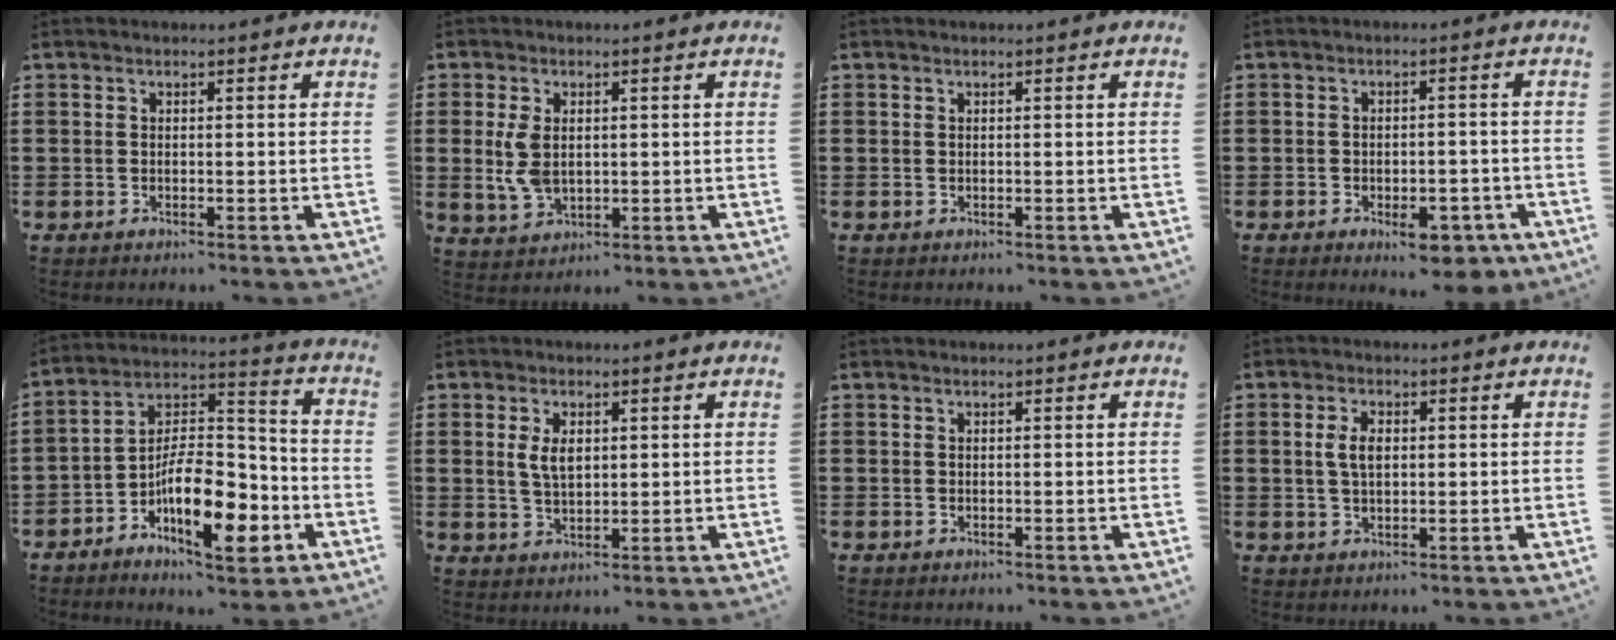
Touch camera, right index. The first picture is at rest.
{"total": 5.5, "force": [0.5, 3.4, 4.4], "torque": [-0.110, 0.002, 0.004]}
{"total": 0.0}
{"total": 5.7, "force": [-3.9, 2.0, 3.7], "torque": [-0.053, 0.005, -0.064]}
{"total": 13.6, "force": [-5.9, 6.0, 10.7], "torque": [-0.194, 0.010, -0.108]}
{"total": 4.0, "force": [0.9, 2.2, 3.2], "torque": [-0.068, 0.009, 0.015]}
{"total": 0.0}
{"total": 3.8, "force": [0.6, 2.0, 3.2], "torque": [-0.073, 0.008, 0.007]}